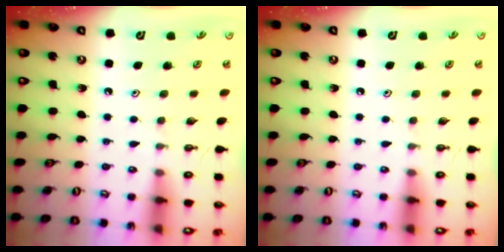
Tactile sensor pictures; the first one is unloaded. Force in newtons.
{"total": 0.0}